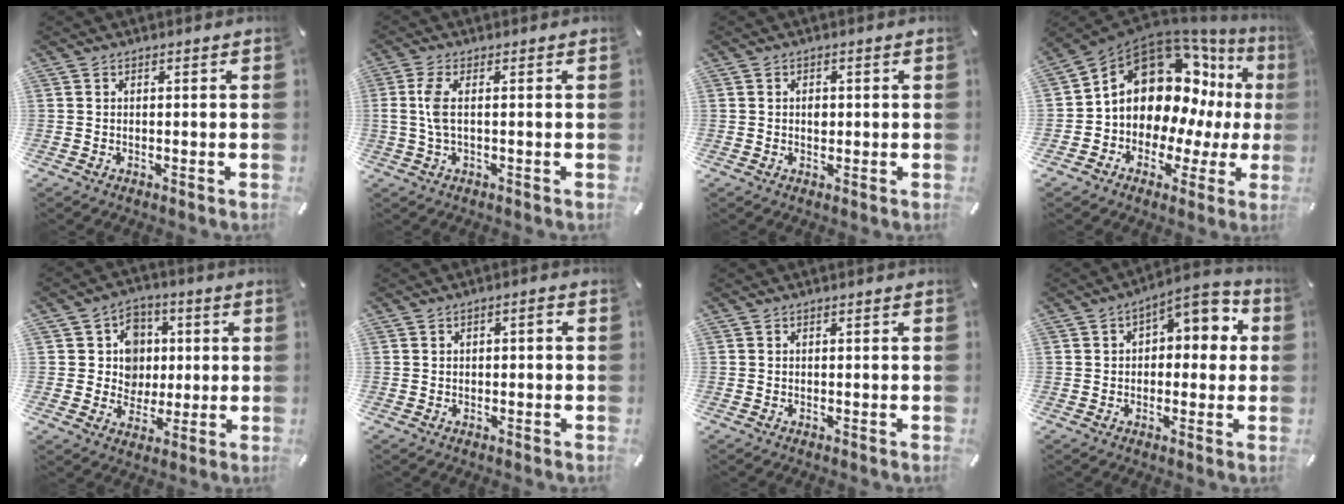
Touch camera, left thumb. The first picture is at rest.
{"total": 4.7, "force": [0.2, 1.1, 4.6], "torque": [-0.108, -0.010, -0.002]}
{"total": 1.6, "force": [0.1, 1.3, 1.0], "torque": [-0.013, 0.001, -0.002]}
{"total": 17.3, "force": [6.0, 12.3, 10.5], "torque": [-0.177, -0.061, 0.109]}
{"total": 10.0, "force": [1.2, 9.4, 3.0], "torque": [-0.047, 0.001, 0.028]}
{"total": 1.6, "force": [-0.1, 0.8, 1.4], "torque": [-0.027, 0.006, -0.005]}
{"total": 0.0}
{"total": 6.9, "force": [2.2, 4.1, 5.2], "torque": [-0.057, -0.019, 0.027]}